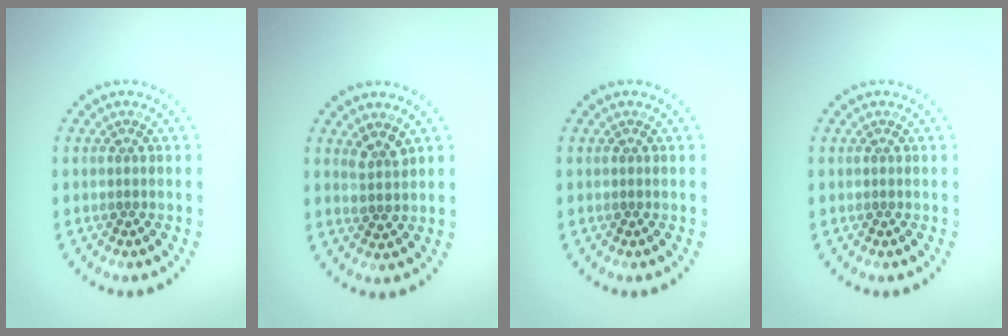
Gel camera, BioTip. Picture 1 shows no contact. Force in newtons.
{"total": 1.4, "press": 1.2, "slide": 0.6}
{"total": 0.0}
{"total": 0.0}